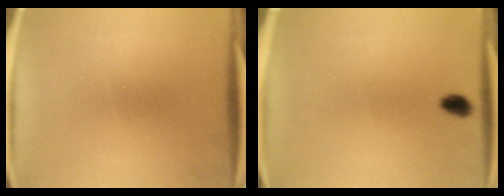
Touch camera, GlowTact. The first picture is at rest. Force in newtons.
{"total": 2.1}